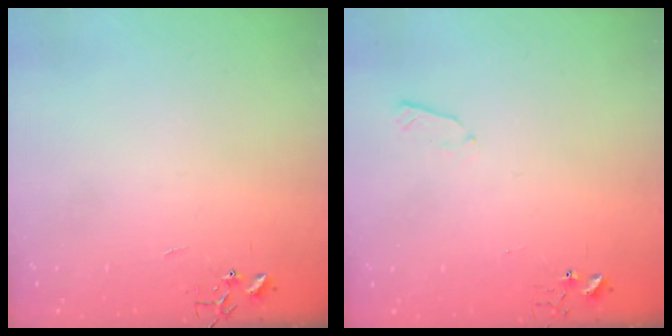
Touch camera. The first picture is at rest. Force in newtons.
{"total": 3.7, "press": 3.6, "slide": 0.5}